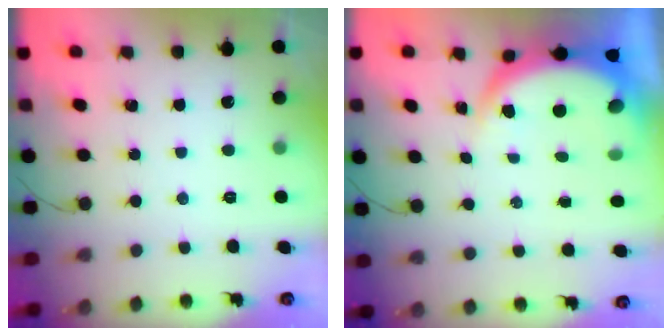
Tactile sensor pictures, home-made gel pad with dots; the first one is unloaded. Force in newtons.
{"total": 6.4, "press": 6.3, "slide": 1.1}